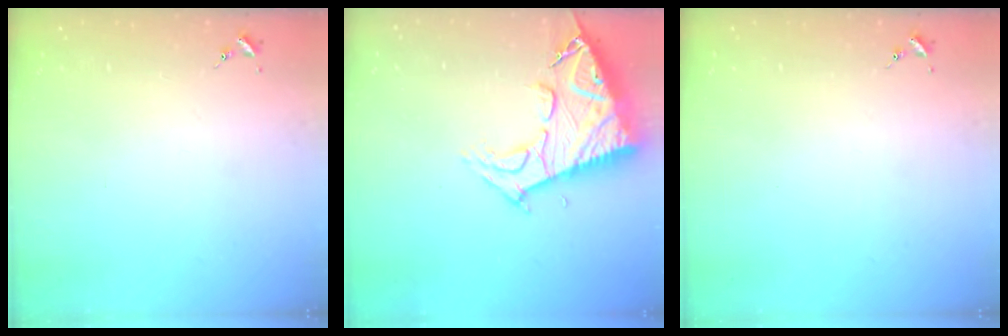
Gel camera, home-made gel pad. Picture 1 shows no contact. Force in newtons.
{"total": 14.6, "press": 14.5, "slide": 1.3}
{"total": 0.0}